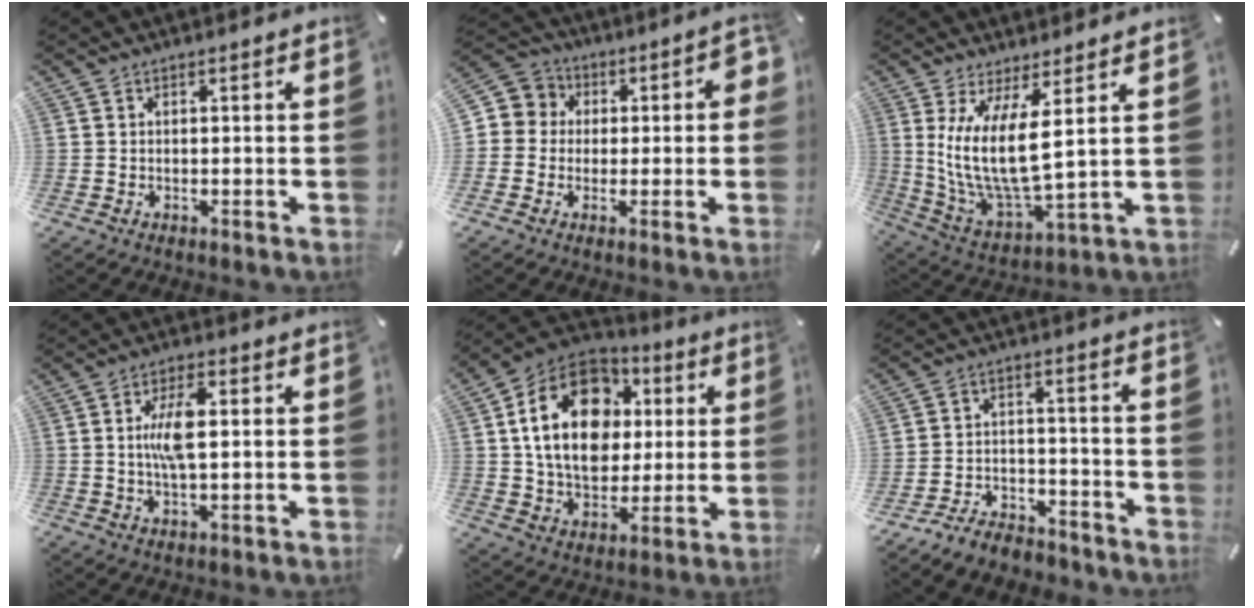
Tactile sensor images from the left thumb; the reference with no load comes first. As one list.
[{"total": 6.5, "force": [-0.9, 6.0, 2.3], "torque": [-0.041, 0.013, -0.021]}, {"total": 13.6, "force": [4.1, 4.6, 12.1], "torque": [-0.277, -0.026, 0.076]}, {"total": 8.1, "force": [1.0, 3.2, 7.3], "torque": [-0.156, -0.001, 0.008]}, {"total": 19.6, "force": [4.0, 14.7, 12.4], "torque": [-0.229, 0.001, 0.072]}, {"total": 7.5, "force": [-6.6, 3.1, 2.1], "torque": [-0.030, 0.038, -0.124]}]